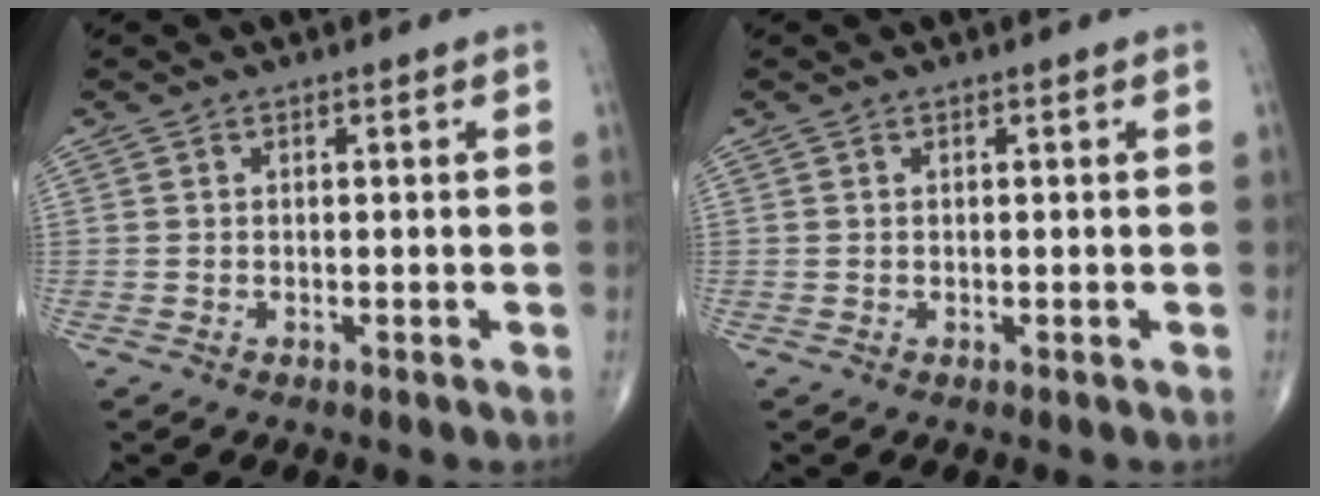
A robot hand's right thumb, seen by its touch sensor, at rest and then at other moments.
{"total": 0.0}